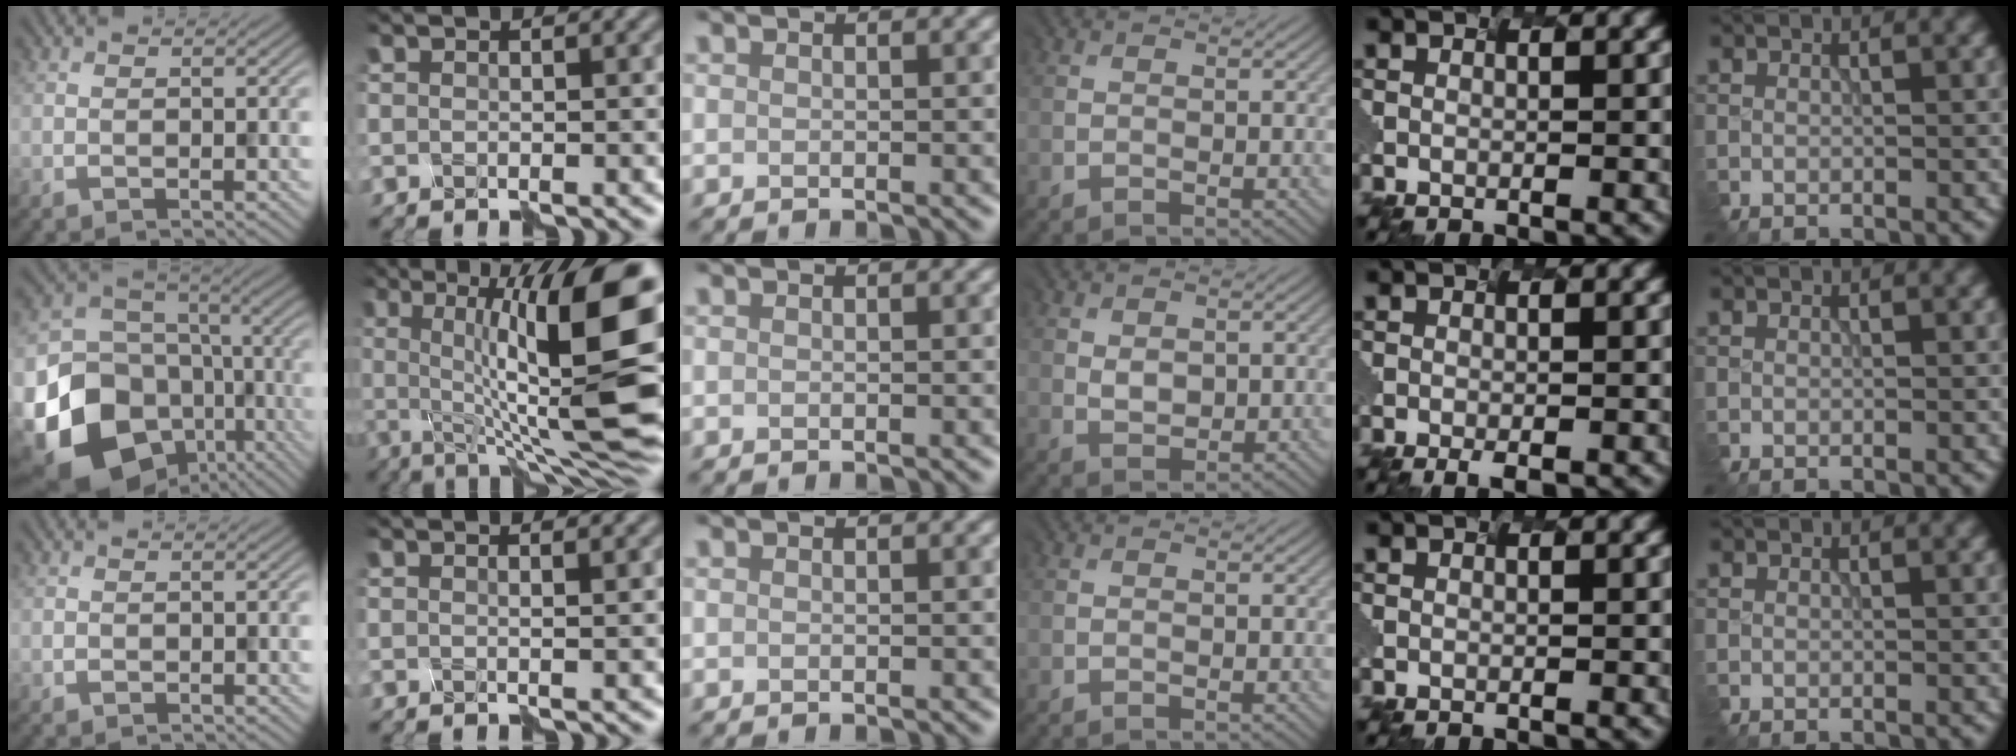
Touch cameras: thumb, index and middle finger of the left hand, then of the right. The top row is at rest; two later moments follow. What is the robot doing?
{"motion": "disassemble", "object": "puzzle pieces"}